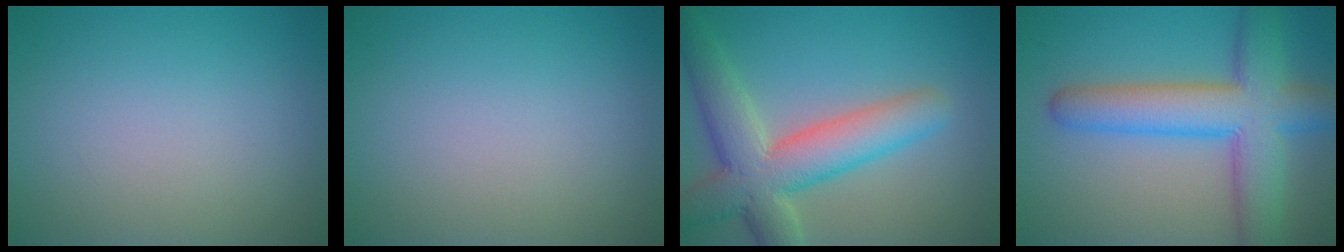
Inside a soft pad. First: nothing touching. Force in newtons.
{"total": 0.0}
{"total": 8.1, "press": 8.1, "slide": 0.6}
{"total": 8.5, "press": 8.4, "slide": 0.4}